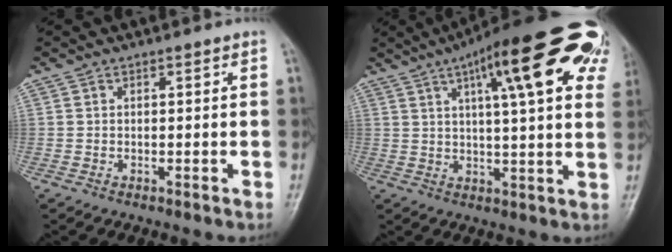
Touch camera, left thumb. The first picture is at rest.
{"total": 25.0, "force": [11.3, 6.2, 21.5], "torque": [-0.276, 0.003, 0.149]}